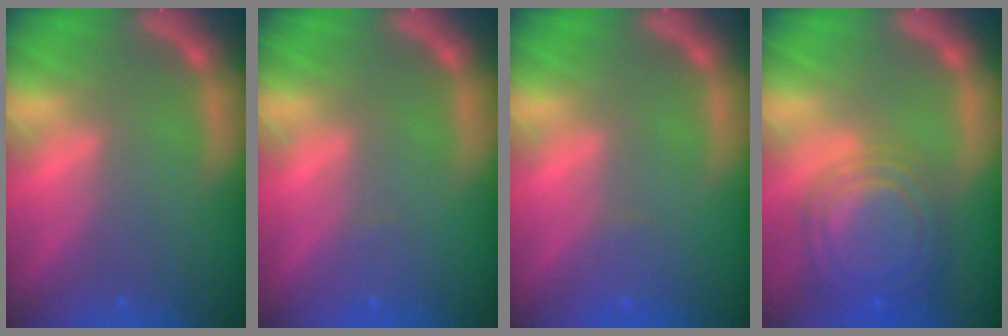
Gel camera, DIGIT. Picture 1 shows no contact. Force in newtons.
{"total": 1.0}
{"total": 1.4}
{"total": 10.0}